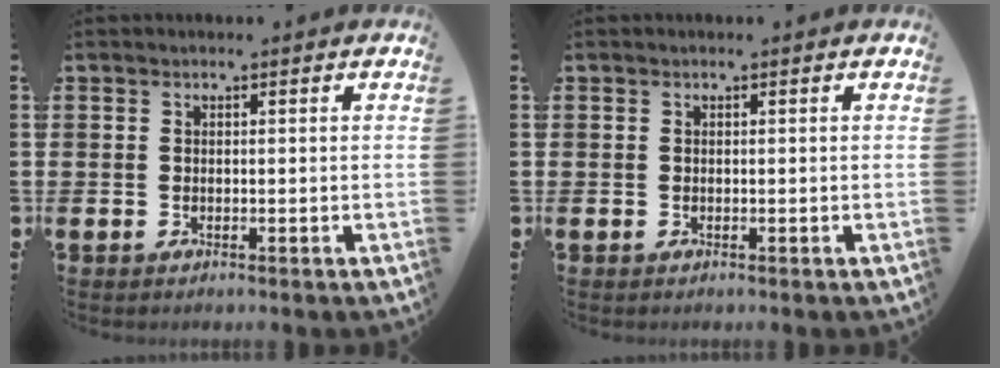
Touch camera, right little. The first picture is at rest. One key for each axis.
{"total": 0.0}